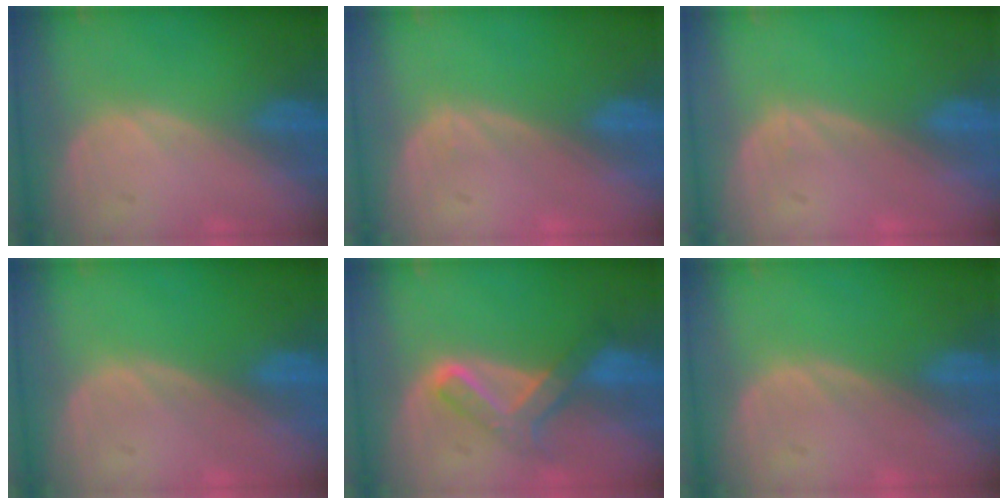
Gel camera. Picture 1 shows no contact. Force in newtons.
{"total": 0.5, "press": 0.2, "slide": 0.5}
{"total": 0.5, "press": 0.2, "slide": 0.5}
{"total": 0.0}
{"total": 5.9, "press": 5.7, "slide": 1.6}
{"total": 0.0}